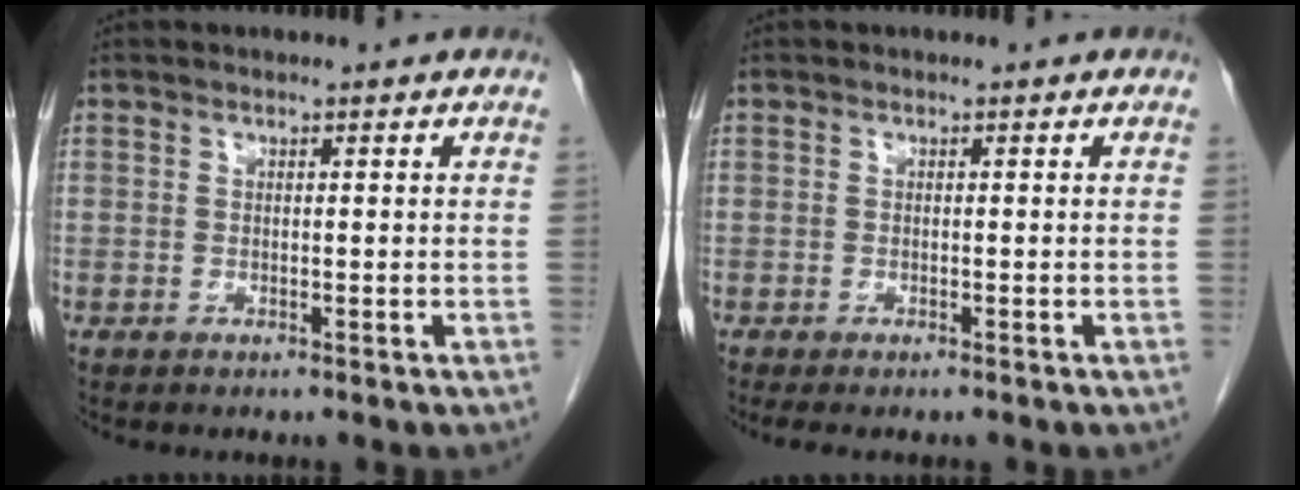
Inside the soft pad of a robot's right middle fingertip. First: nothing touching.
{"total": 2.4, "force": [-2.0, 0.1, 1.4], "torque": [-0.023, -0.008, -0.029]}